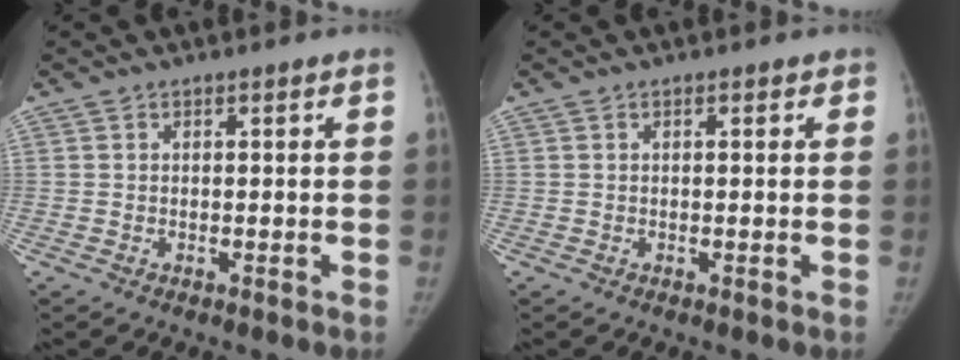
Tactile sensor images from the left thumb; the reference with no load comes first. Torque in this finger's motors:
{"motor_torque": [-0.12, 0.12, -0.46, 0.02, -0.02]}